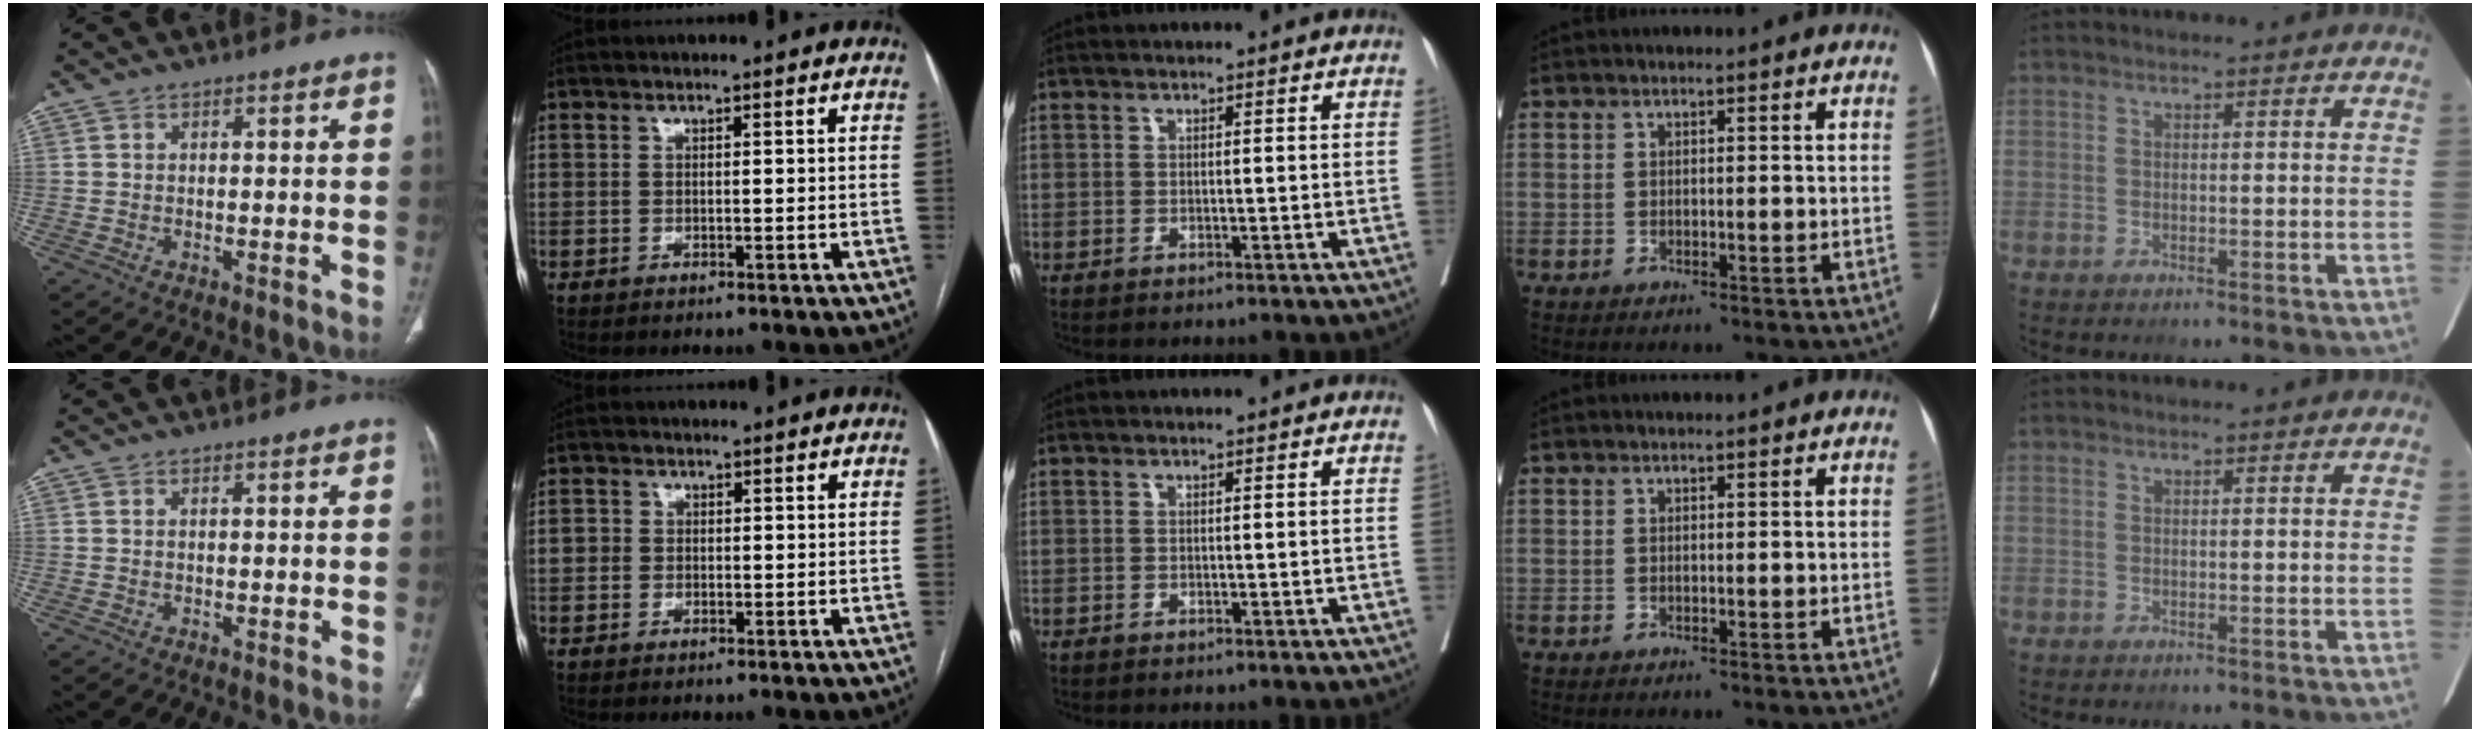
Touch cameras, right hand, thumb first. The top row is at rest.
{"index": {"total": 1.3, "force": [-0.2, 1.2, 0.5], "torque": [-0.006, 0.006, -0.004]}}